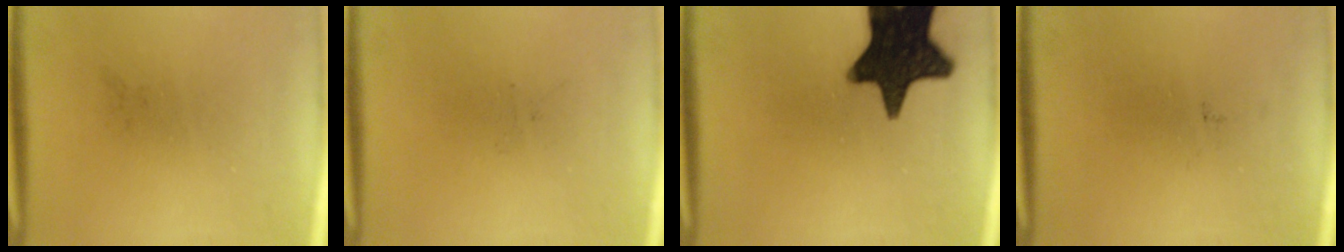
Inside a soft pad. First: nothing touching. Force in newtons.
{"total": 0.0}
{"total": 17.5}
{"total": 0.0}